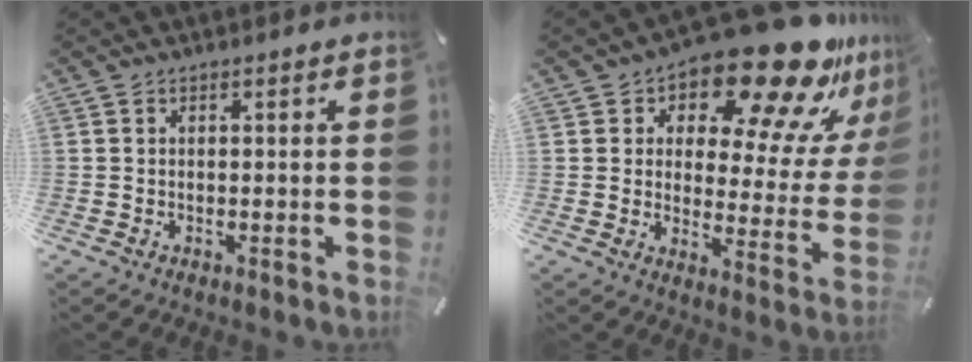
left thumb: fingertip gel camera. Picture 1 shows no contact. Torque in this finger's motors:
{"motor_torque": [1.97, 1.97, 1.46, -1.31, 0.33]}